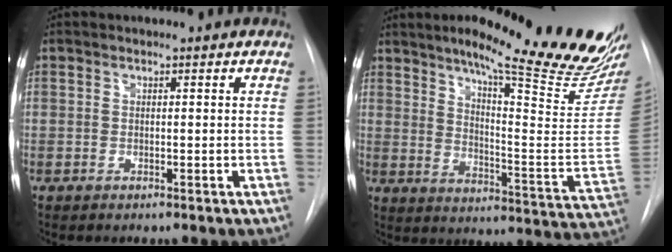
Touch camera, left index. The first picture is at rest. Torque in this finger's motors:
{"motor_torque": [1.03, -1.10, 0.25, 0.08]}